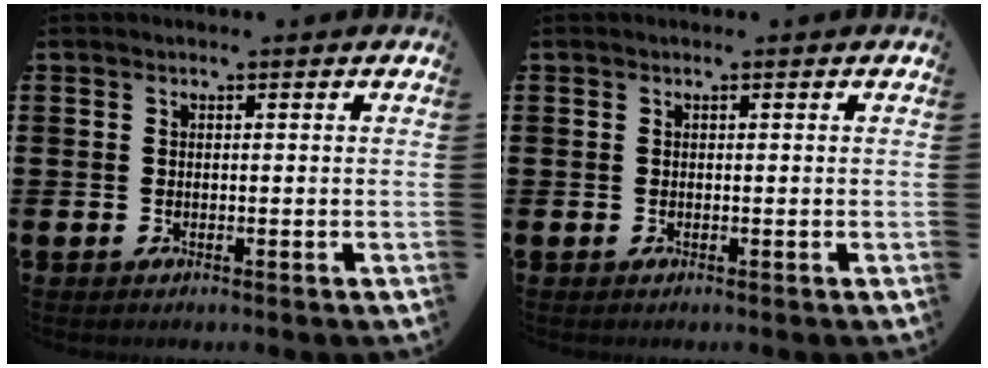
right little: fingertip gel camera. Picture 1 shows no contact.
{"total": 0.0}